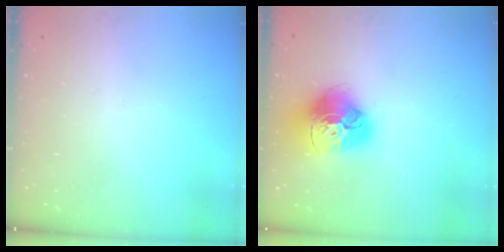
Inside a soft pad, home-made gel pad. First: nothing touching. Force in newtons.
{"total": 17.8, "press": 17.8, "slide": 1.6}